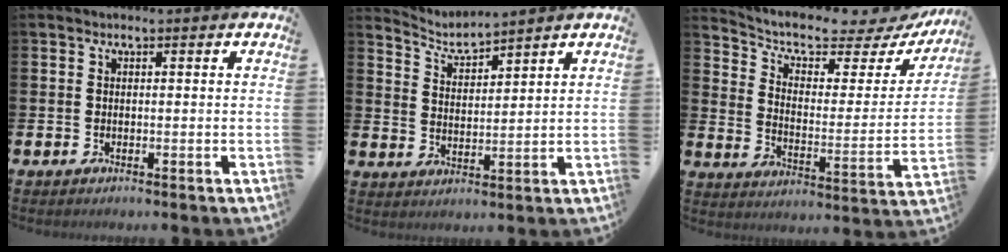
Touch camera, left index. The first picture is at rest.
{"total": 3.5, "force": [3.5, 0.3, 0.4], "torque": [-0.028, -0.020, 0.061]}
{"total": 6.7, "force": [6.0, 2.0, 2.5], "torque": [-0.067, -0.053, 0.093]}